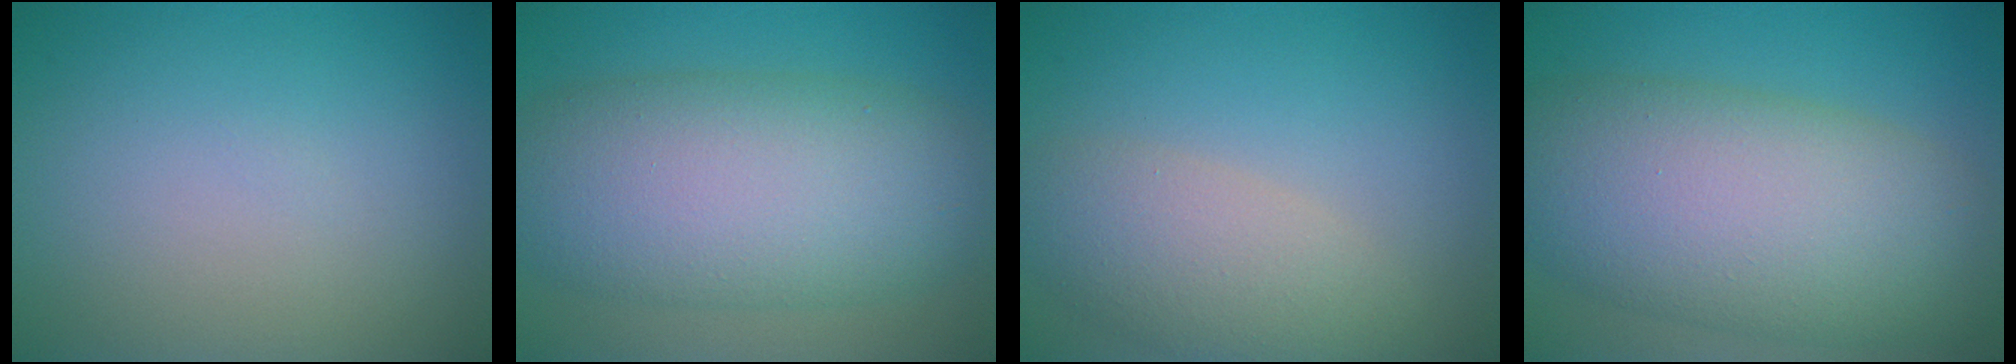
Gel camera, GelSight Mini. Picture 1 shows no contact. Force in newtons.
{"total": 10.8, "press": 10.8, "slide": 0.3}
{"total": 4.8, "press": 4.8, "slide": 0.4}
{"total": 12.1, "press": 12.1, "slide": 0.5}